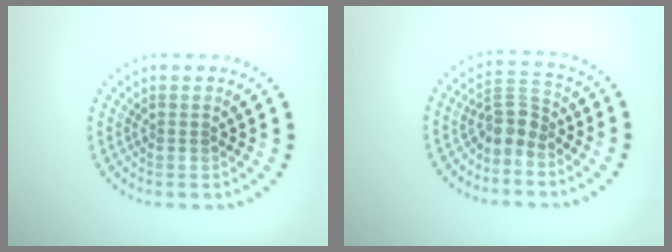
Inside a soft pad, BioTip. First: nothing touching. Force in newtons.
{"total": 2.7, "press": 2.2, "slide": 1.7}